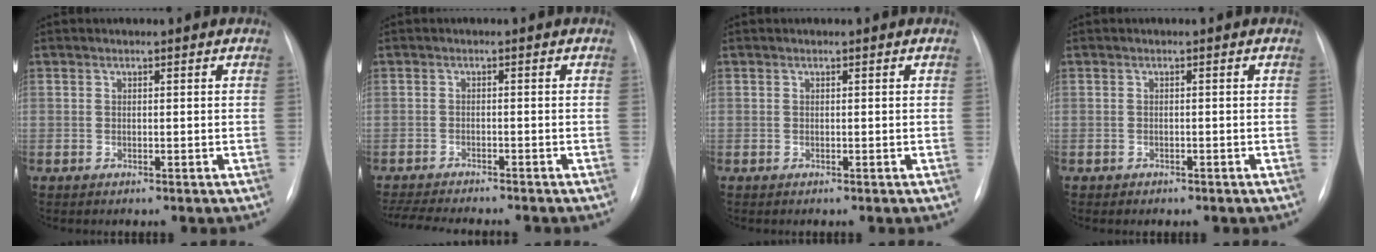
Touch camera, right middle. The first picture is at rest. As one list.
[{"total": 10.0, "force": [-9.0, 1.2, 4.2], "torque": [-0.062, -0.012, -0.132]}, {"total": 0.0}, {"total": 9.5, "force": [-7.4, 5.9, 0.4], "torque": [0.017, 0.044, -0.092]}]